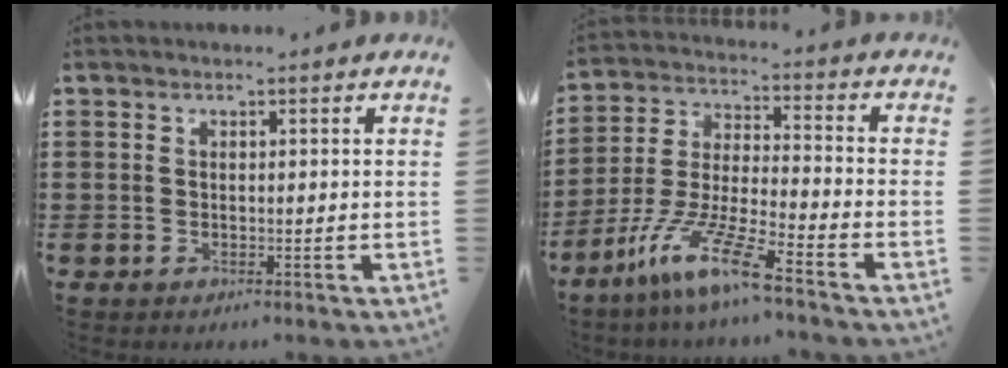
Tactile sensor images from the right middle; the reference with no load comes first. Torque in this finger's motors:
{"motor_torque": [2.14, 0.00, 0.99, 0.21]}